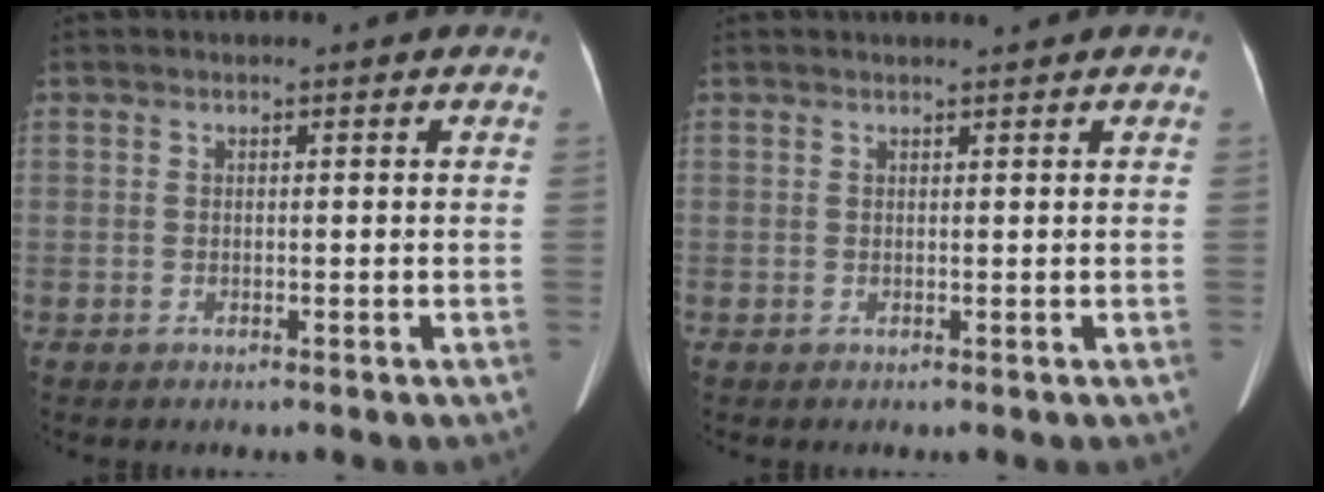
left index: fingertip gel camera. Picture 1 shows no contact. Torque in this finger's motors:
{"motor_torque": [0.36, -0.21, -0.02, 0.03]}